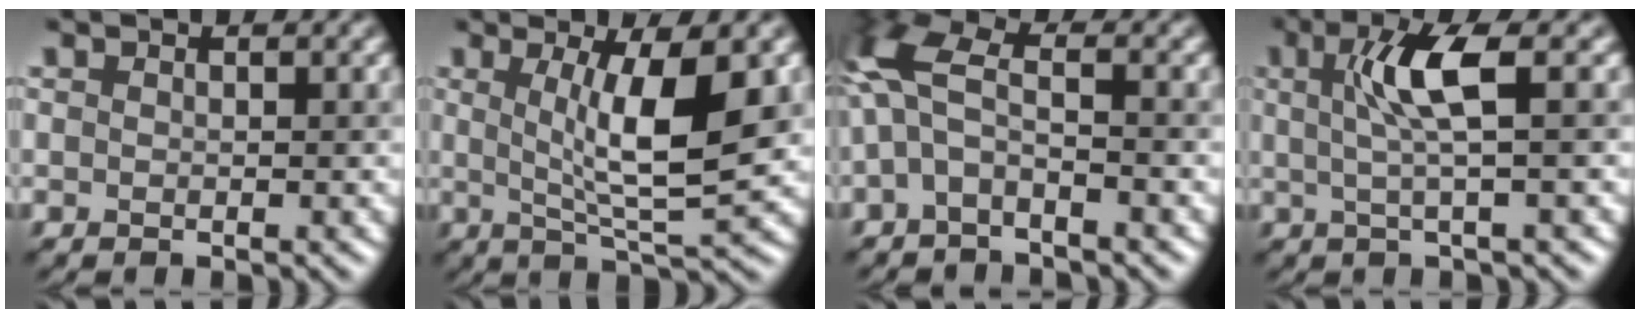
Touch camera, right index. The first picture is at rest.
{"total": 6.7, "force": [1.1, 1.4, 6.4], "torque": [-0.101, -0.008, 0.027]}
{"total": 4.7, "force": [-0.6, 1.7, 4.3], "torque": [-0.108, 0.013, -0.023]}
{"total": 4.0, "force": [0.9, 0.5, 3.9], "torque": [-0.085, 0.003, 0.021]}